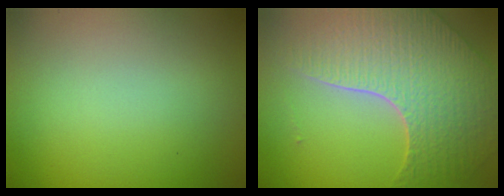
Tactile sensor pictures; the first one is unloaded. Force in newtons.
{"total": 8.2, "press": 5.9, "slide": 5.7}